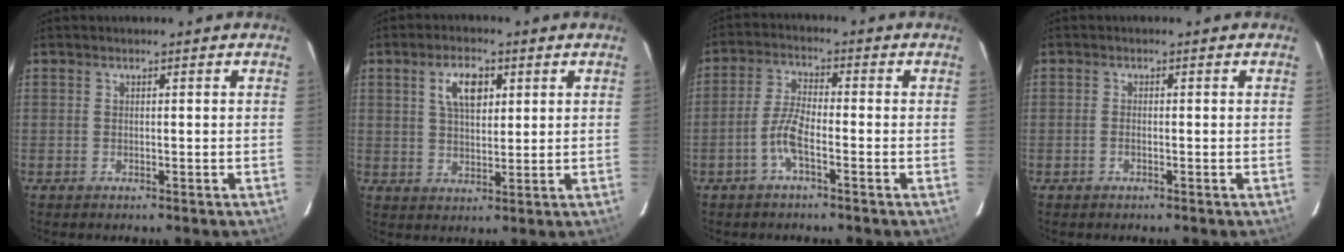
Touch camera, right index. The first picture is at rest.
{"total": 6.5, "force": [2.5, 3.1, 5.1], "torque": [-0.089, 0.012, 0.047]}
{"total": 5.3, "force": [-2.5, 1.2, 4.5], "torque": [-0.100, 0.007, -0.052]}
{"total": 0.8, "force": [-0.4, 0.4, 0.6], "torque": [-0.014, 0.001, -0.008]}